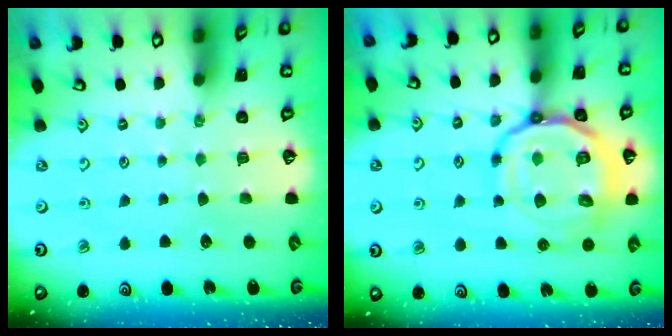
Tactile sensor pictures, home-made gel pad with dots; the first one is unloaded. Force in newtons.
{"total": 20.5, "press": 20.4, "slide": 2.3}